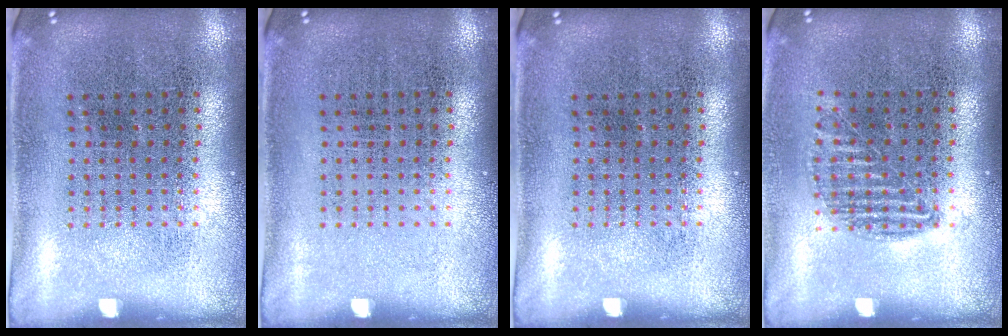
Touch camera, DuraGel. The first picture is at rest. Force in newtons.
{"total": 0.0}
{"total": 0.0}
{"total": 0.9, "press": 0.8, "slide": 0.3}